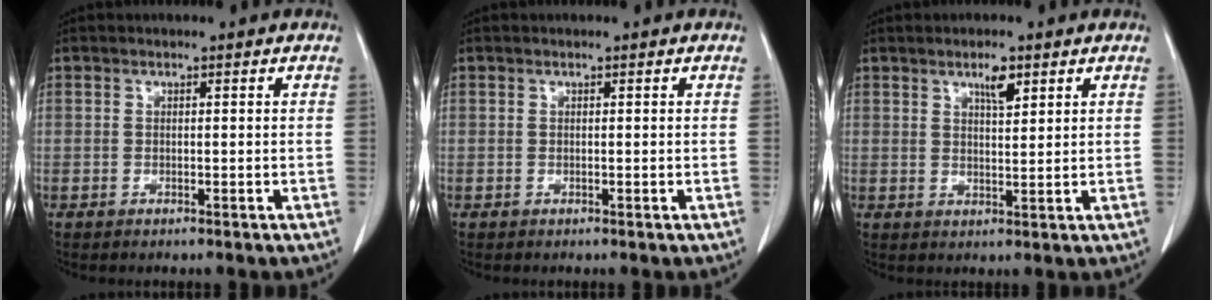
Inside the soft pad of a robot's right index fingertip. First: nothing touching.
{"total": 0.0}
{"total": 3.2, "force": [2.0, 0.8, 2.4], "torque": [-0.044, -0.001, 0.034]}